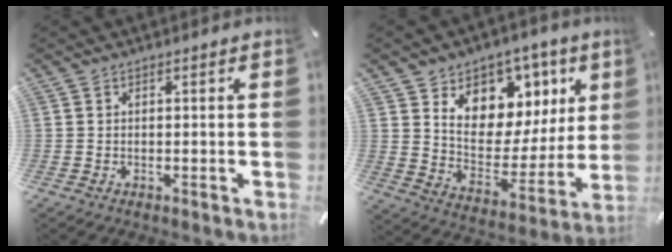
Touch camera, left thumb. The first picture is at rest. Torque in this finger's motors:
{"motor_torque": [2.52, 2.49, 1.31, -0.73, 0.14]}